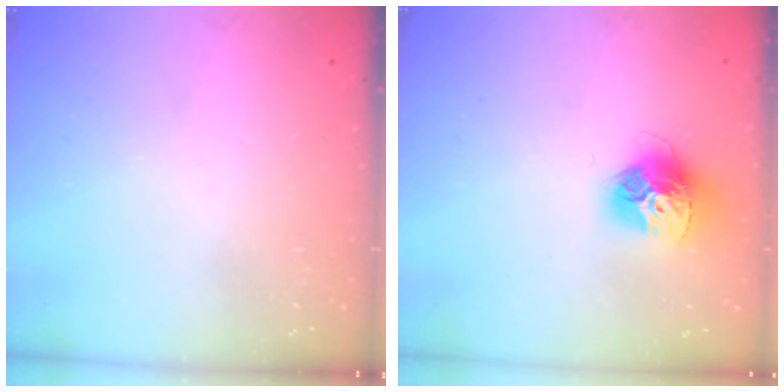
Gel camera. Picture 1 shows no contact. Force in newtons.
{"total": 13.8, "press": 13.8, "slide": 1.3}